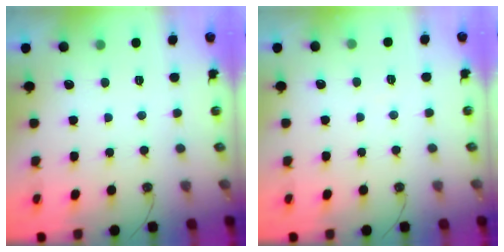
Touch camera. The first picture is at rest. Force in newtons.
{"total": 3.2, "press": 3.2, "slide": 0.6}